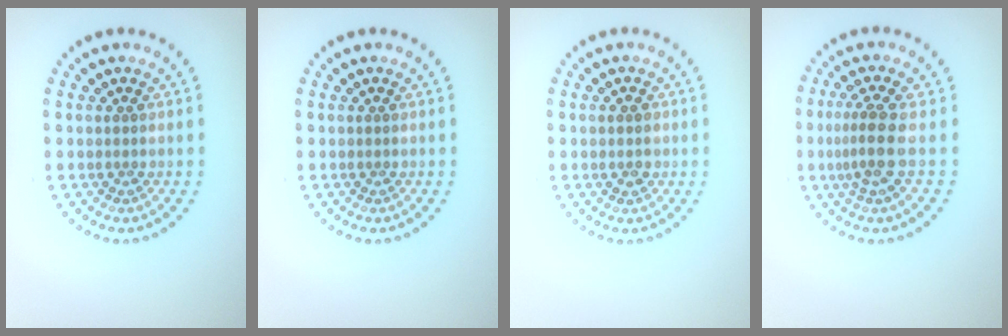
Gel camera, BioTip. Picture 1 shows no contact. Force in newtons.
{"total": 0.0}
{"total": 1.6, "press": 1.6, "slide": 0.1}
{"total": 2.8, "press": 2.2, "slide": 1.9}